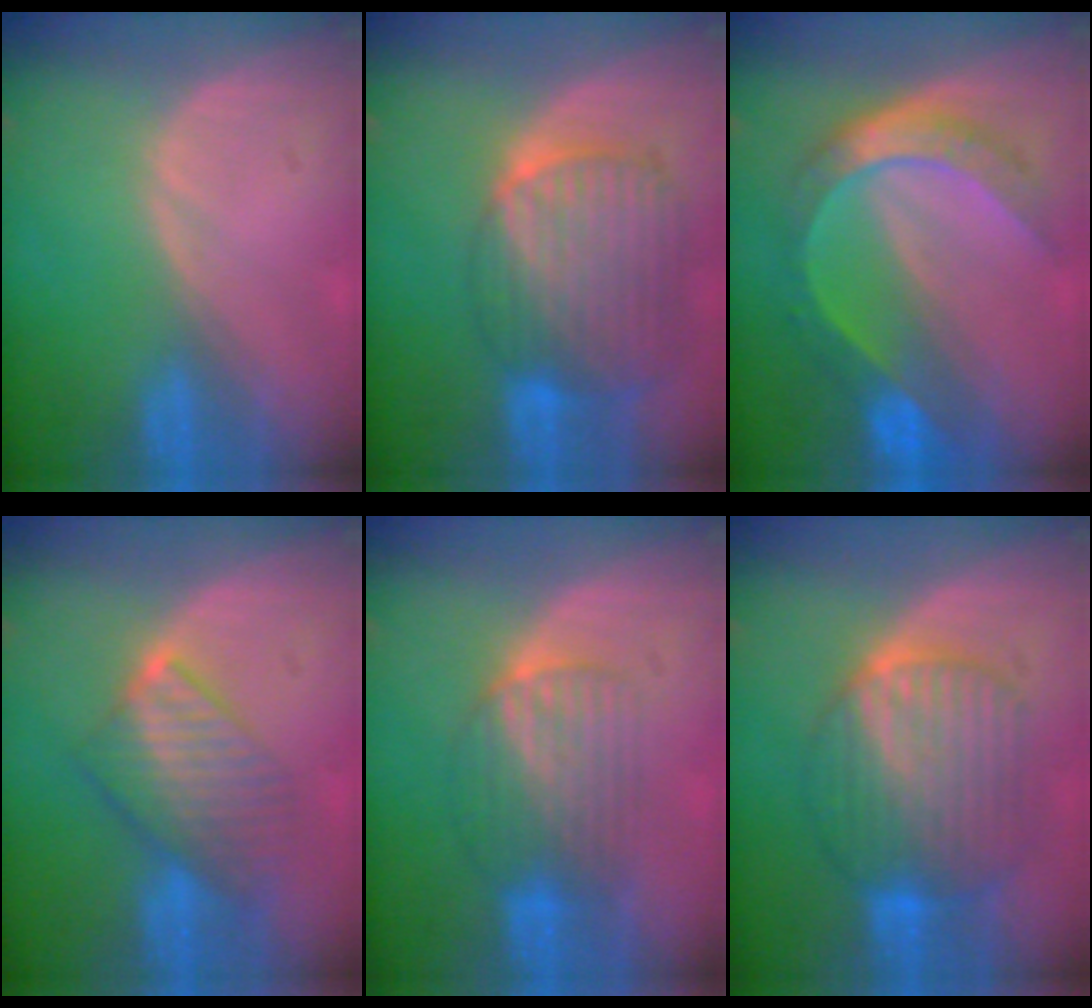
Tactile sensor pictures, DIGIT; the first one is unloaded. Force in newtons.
{"total": 10.7, "press": 9.1, "slide": 5.5}
{"total": 8.3, "press": 8.2, "slide": 0.8}
{"total": 7.1, "press": 7.0, "slide": 1.5}
{"total": 6.3, "press": 6.2, "slide": 1.1}
{"total": 10.3, "press": 10.3, "slide": 0.8}